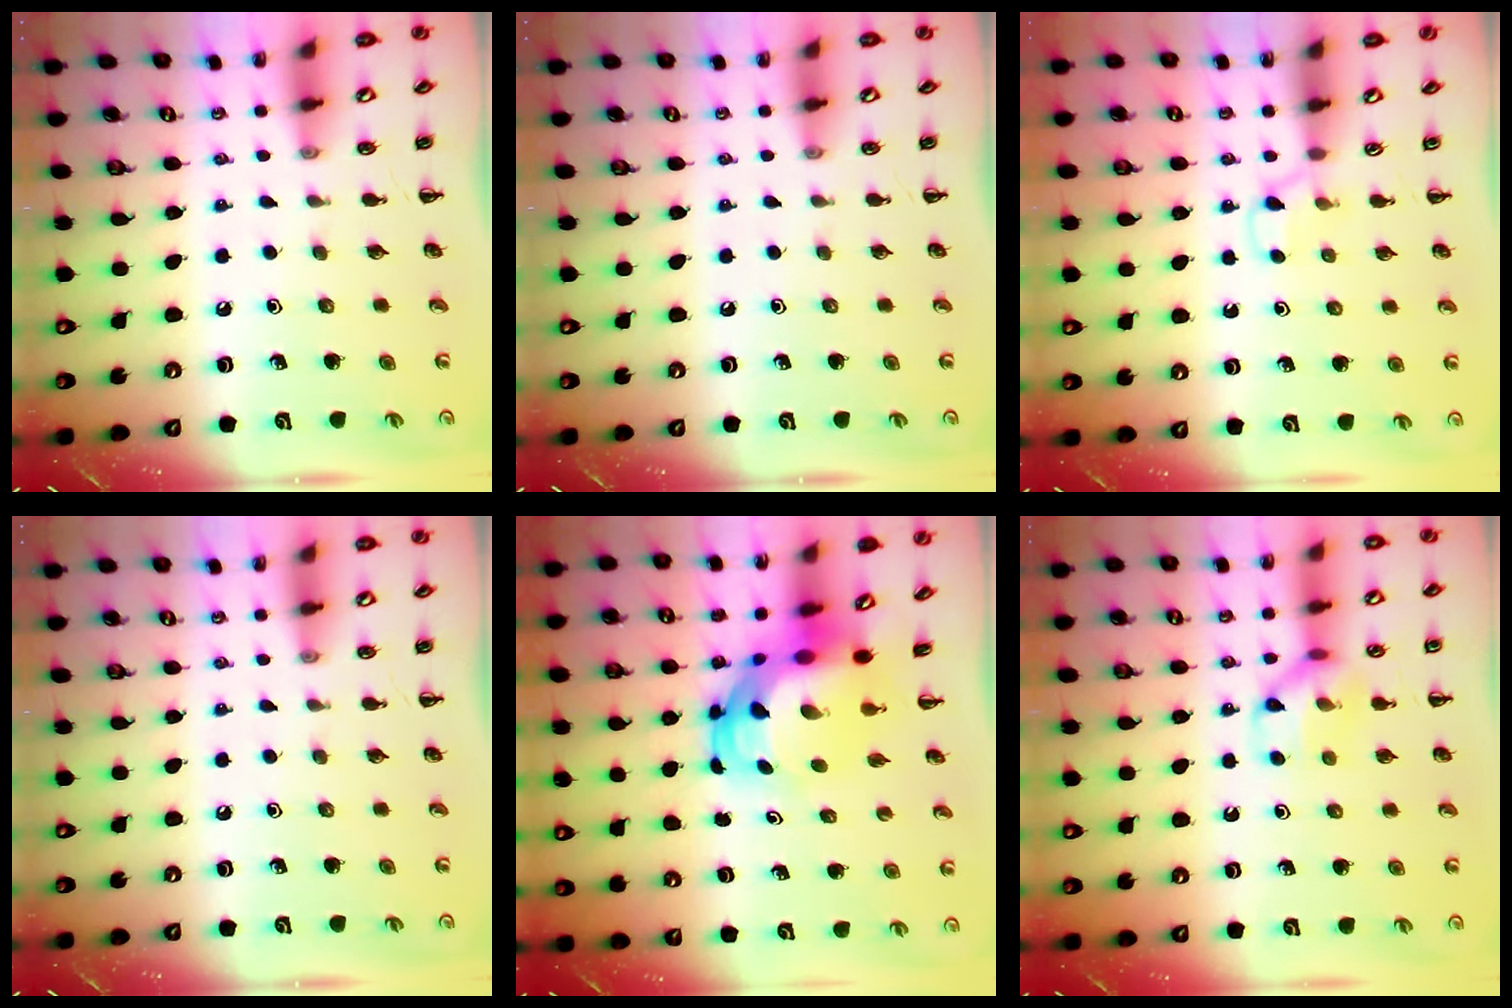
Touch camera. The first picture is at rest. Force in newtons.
{"total": 0.0}
{"total": 2.8, "press": 2.5, "slide": 1.1}
{"total": 0.0}
{"total": 7.8, "press": 7.6, "slide": 2.0}
{"total": 10.3, "press": 10.3, "slide": 1.0}